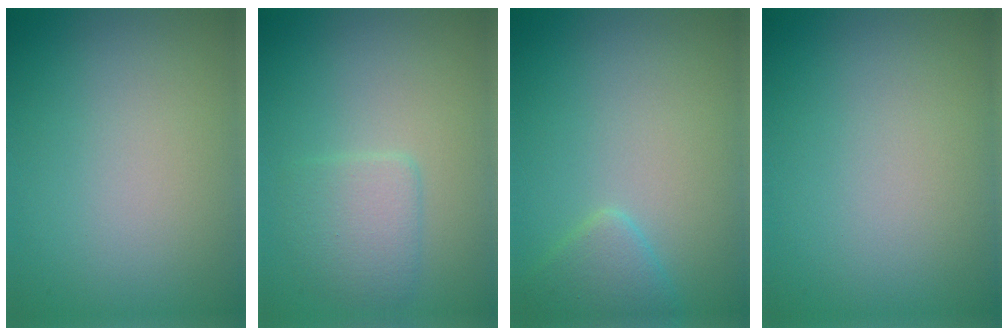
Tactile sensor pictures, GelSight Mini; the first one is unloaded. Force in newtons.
{"total": 2.5, "press": 2.5, "slide": 0.1}
{"total": 2.1, "press": 2.1, "slide": 0.1}
{"total": 0.0}